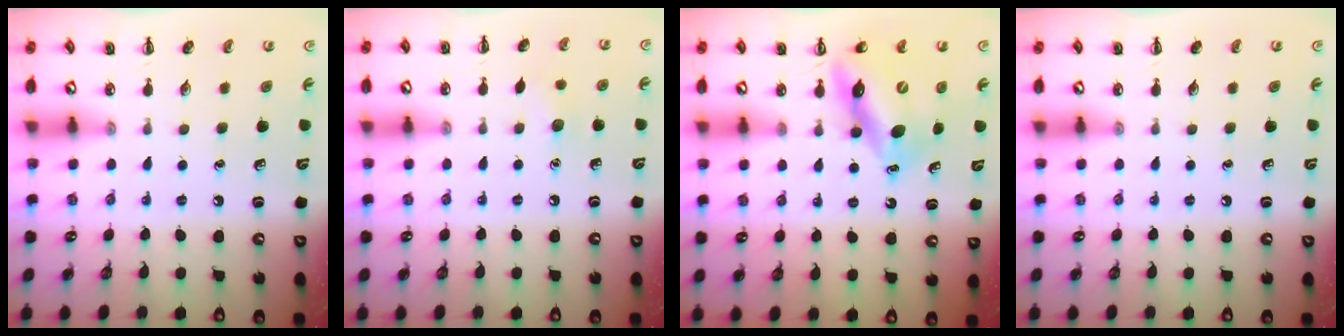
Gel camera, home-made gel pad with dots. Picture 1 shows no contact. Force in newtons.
{"total": 4.9, "press": 4.7, "slide": 1.4}
{"total": 11.4, "press": 10.9, "slide": 3.3}
{"total": 0.0}